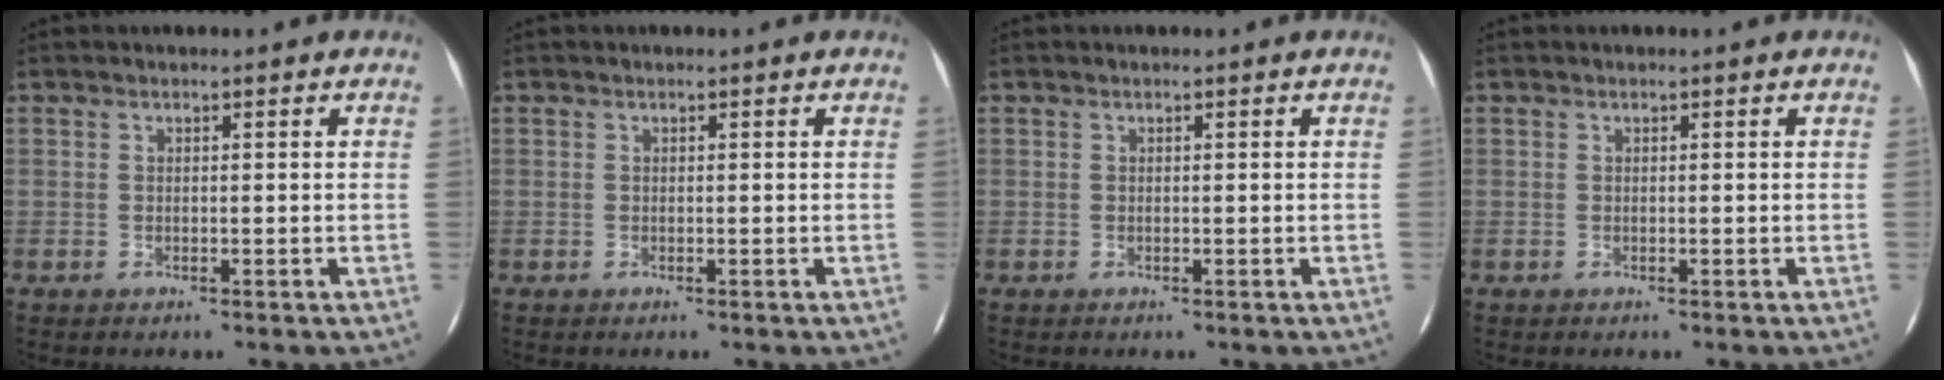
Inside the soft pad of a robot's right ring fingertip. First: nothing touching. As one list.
[{"total": 0.0}, {"total": 0.0}, {"total": 0.0}]